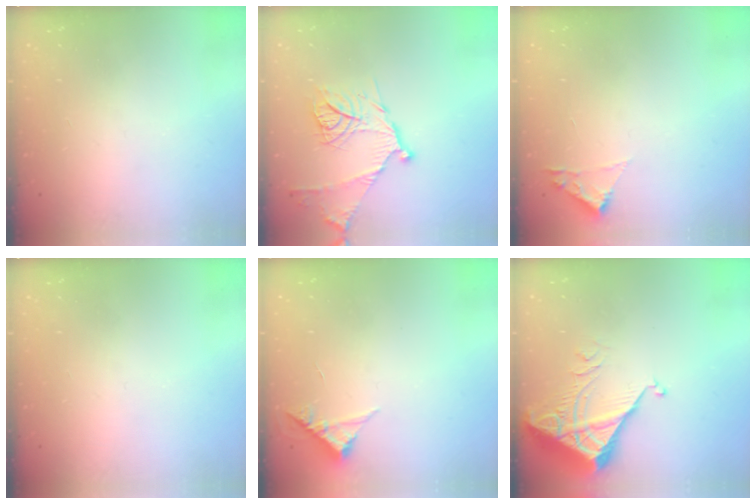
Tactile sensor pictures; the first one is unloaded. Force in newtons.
{"total": 15.0, "press": 14.9, "slide": 1.2}
{"total": 1.8, "press": 1.8, "slide": 0.2}
{"total": 0.0}
{"total": 4.6, "press": 4.6, "slide": 0.3}
{"total": 5.4, "press": 5.4, "slide": 0.7}